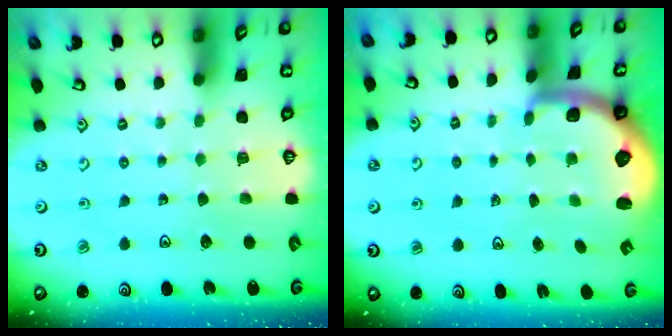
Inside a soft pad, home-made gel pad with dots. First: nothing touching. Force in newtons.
{"total": 1.7, "press": 1.6, "slide": 0.4}